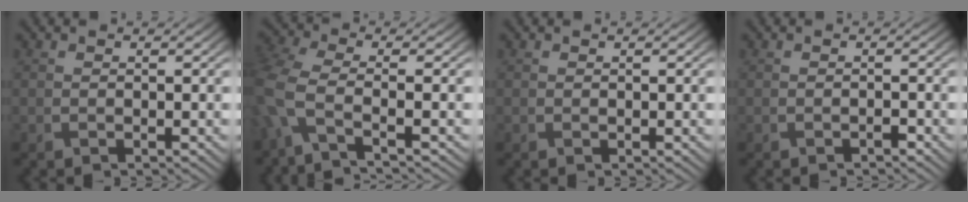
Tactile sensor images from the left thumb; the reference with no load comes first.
{"total": 5.9, "force": [-2.5, 2.0, 4.9], "torque": [-0.132, -0.014, -0.063]}
{"total": 0.0}
{"total": 0.6, "force": [-0.5, 0.1, 0.3], "torque": [-0.003, 0.000, -0.006]}